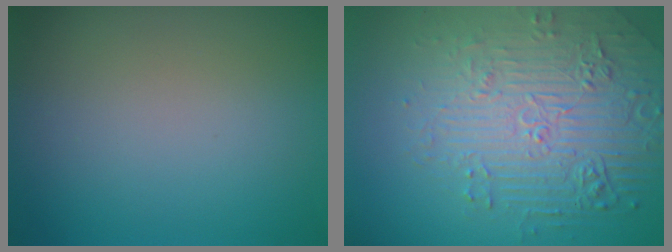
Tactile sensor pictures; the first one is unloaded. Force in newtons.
{"total": 7.3, "press": 5.4, "slide": 4.8}